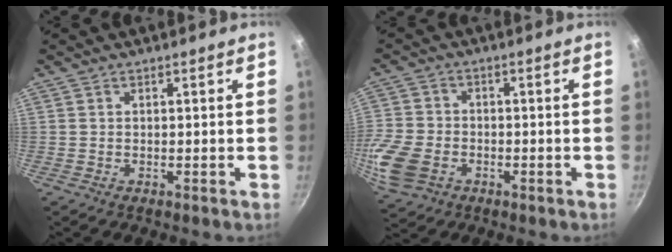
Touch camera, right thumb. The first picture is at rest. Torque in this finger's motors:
{"motor_torque": [1.25, 1.13, 0.77, -0.14, 0.12]}